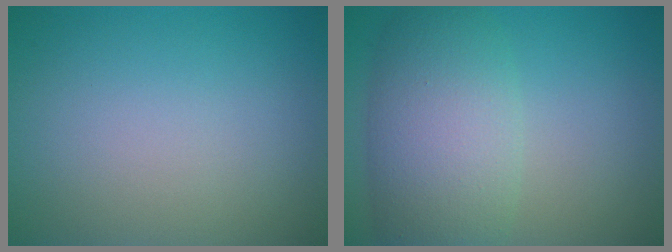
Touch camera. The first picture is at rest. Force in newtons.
{"total": 6.9, "press": 6.9, "slide": 0.2}